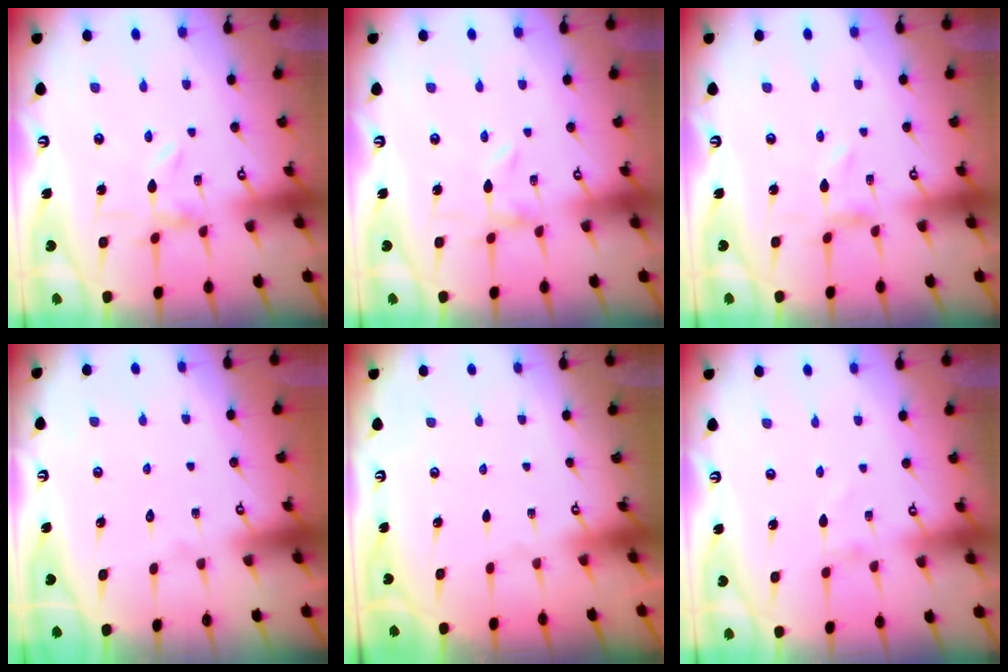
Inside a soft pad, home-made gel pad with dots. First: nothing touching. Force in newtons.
{"total": 0.0}
{"total": 0.0}
{"total": 1.7, "press": 1.7, "slide": 0.1}
{"total": 0.0}
{"total": 0.8, "press": 0.8, "slide": 0.0}